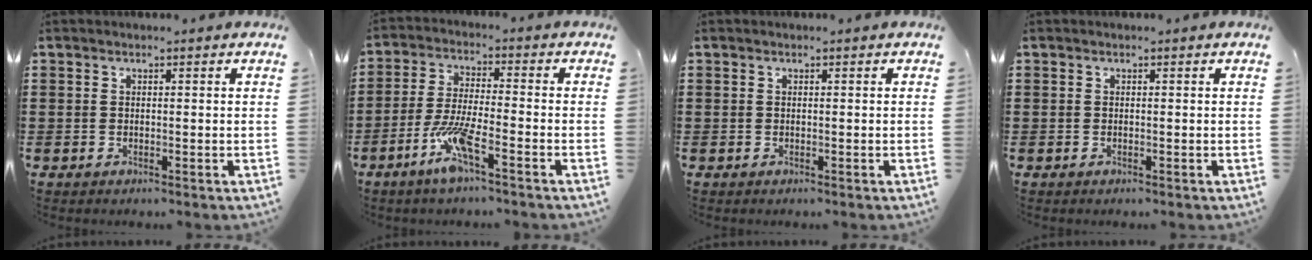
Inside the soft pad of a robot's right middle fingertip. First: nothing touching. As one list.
[{"total": 7.5, "force": [-4.2, 1.2, 6.1], "torque": [-0.138, -0.010, -0.080]}, {"total": 0.0}, {"total": 0.0}]